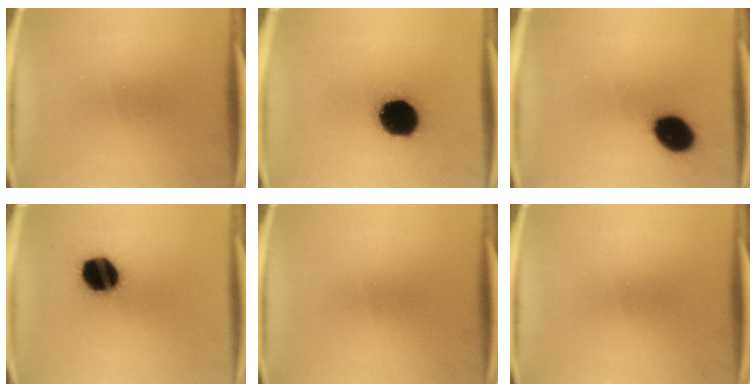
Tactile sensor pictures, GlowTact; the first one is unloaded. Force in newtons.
{"total": 17.4}
{"total": 10.9}
{"total": 14.6}
{"total": 0.0}
{"total": 0.0}